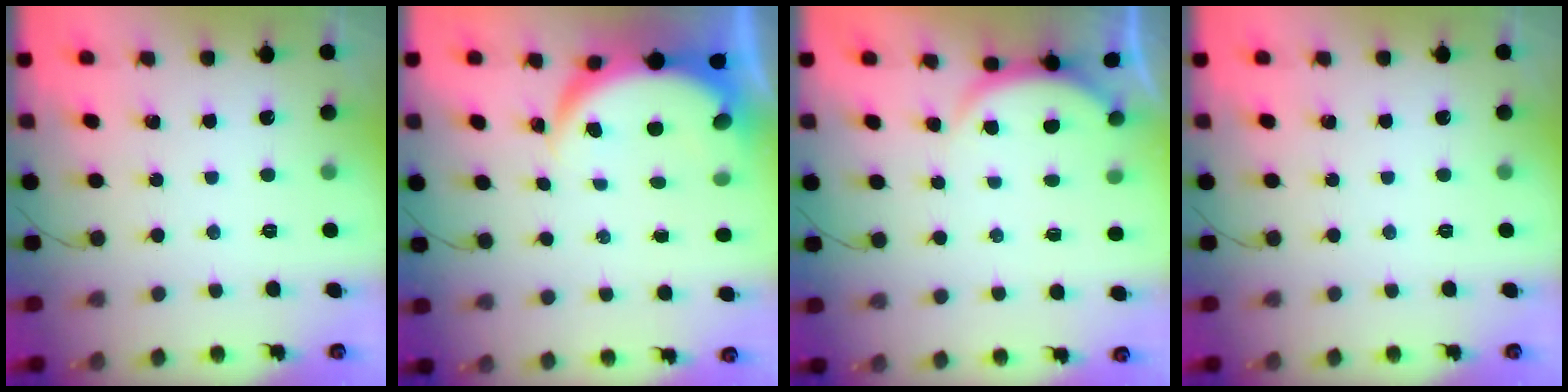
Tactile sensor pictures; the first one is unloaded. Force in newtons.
{"total": 5.3, "press": 5.3, "slide": 0.5}
{"total": 2.5, "press": 2.5, "slide": 0.6}
{"total": 0.0}